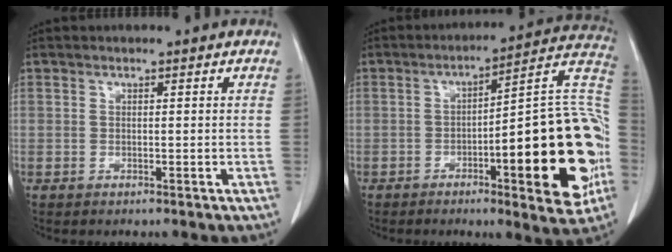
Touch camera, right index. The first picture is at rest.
{"total": 22.5, "force": [-5.0, 3.9, 21.6], "torque": [-0.221, 0.027, -0.059]}